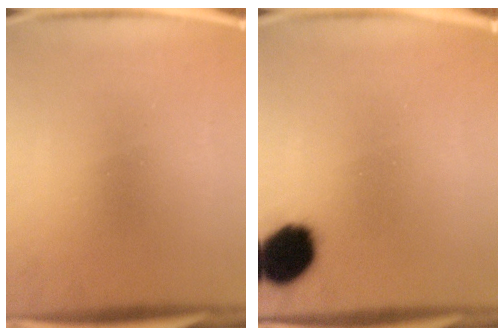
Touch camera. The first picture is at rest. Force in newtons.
{"total": 12.7}